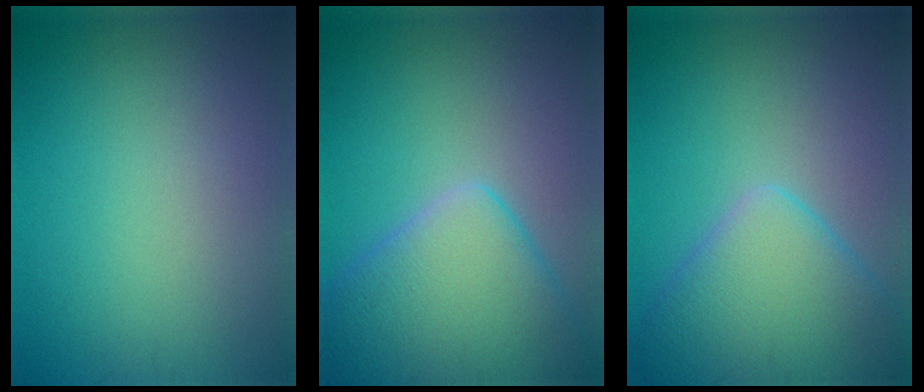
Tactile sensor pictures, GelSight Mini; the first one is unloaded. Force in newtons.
{"total": 8.2, "press": 8.2, "slide": 0.5}
{"total": 6.7, "press": 6.7, "slide": 0.3}